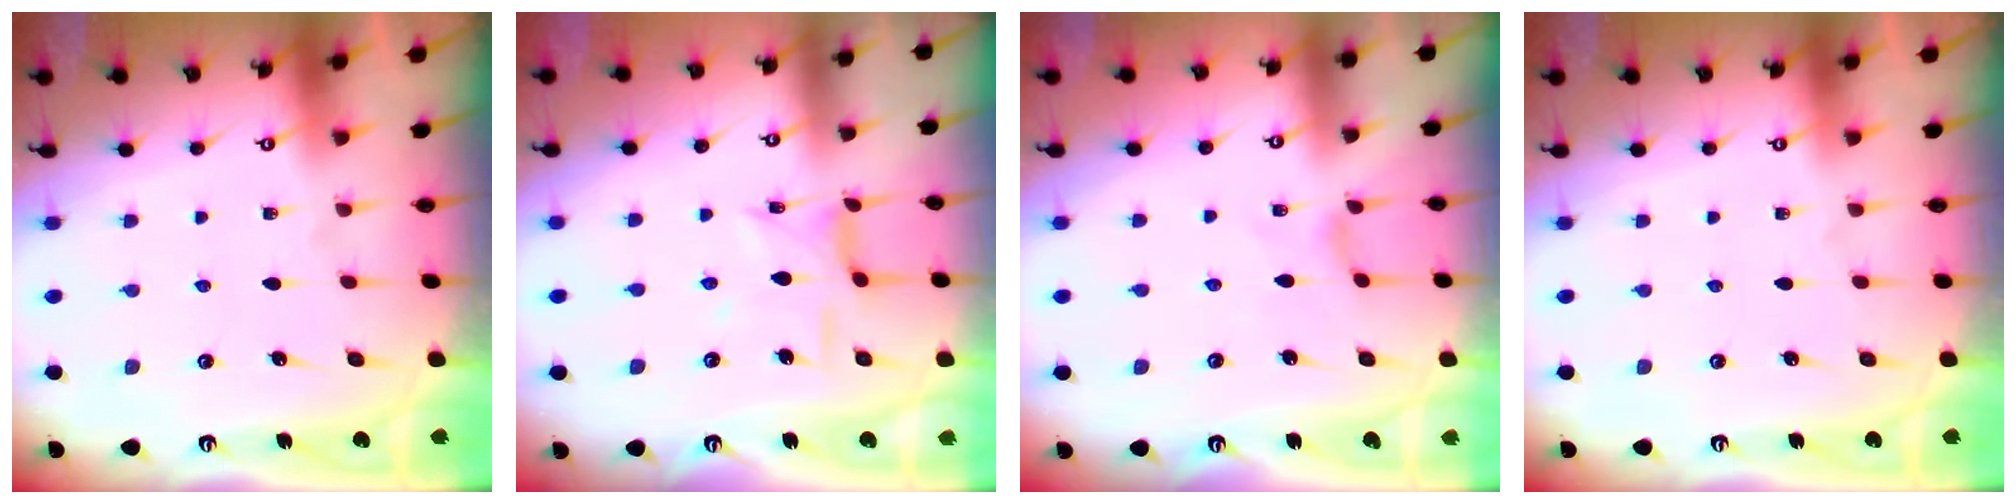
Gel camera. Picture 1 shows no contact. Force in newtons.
{"total": 7.7, "press": 7.6, "slide": 0.6}
{"total": 0.0}
{"total": 0.0}